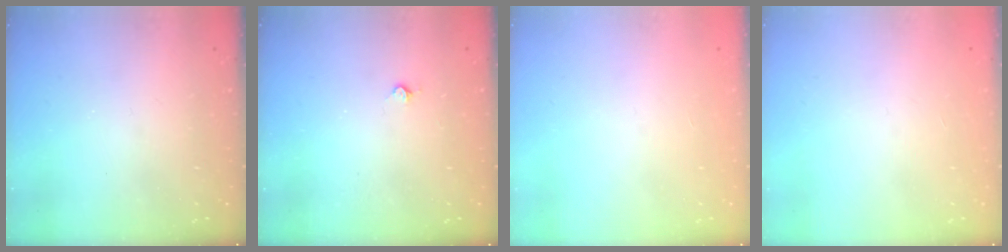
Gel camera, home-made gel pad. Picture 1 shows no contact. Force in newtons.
{"total": 2.7, "press": 2.7, "slide": 0.5}
{"total": 0.0}
{"total": 0.0}